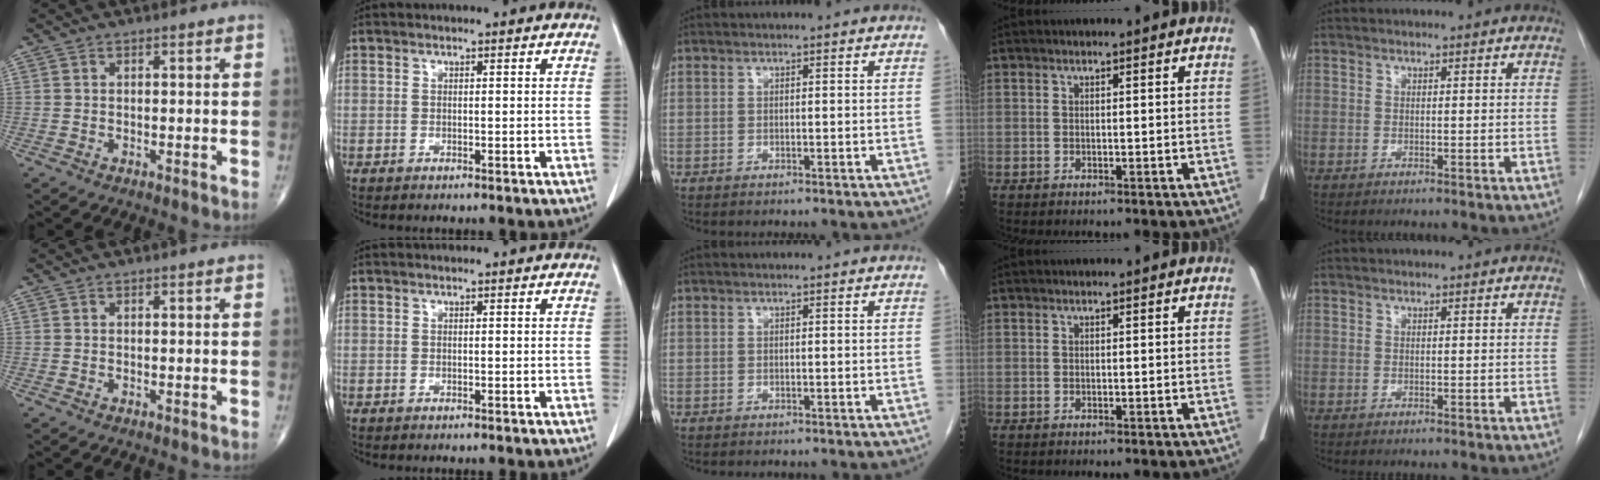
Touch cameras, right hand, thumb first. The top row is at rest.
{}